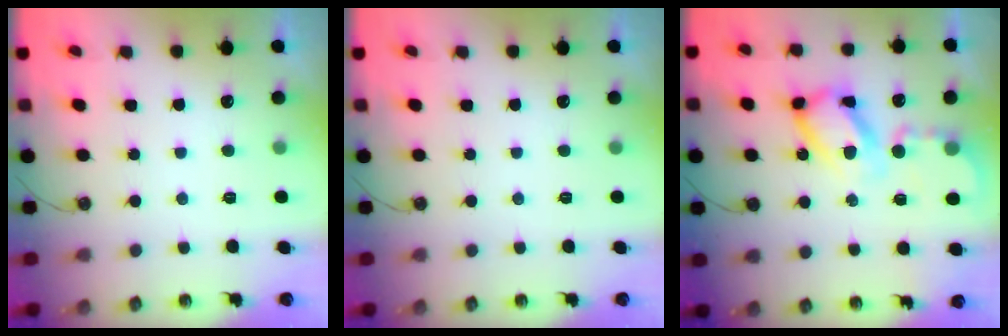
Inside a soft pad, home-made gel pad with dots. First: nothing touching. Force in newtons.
{"total": 0.0}
{"total": 13.9, "press": 13.8, "slide": 1.3}